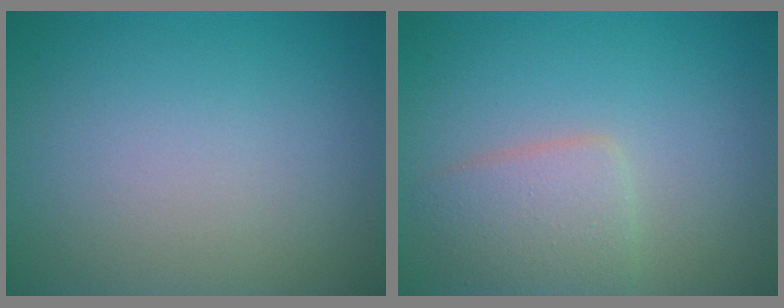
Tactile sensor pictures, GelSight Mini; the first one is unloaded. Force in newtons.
{"total": 3.1, "press": 3.1, "slide": 0.2}